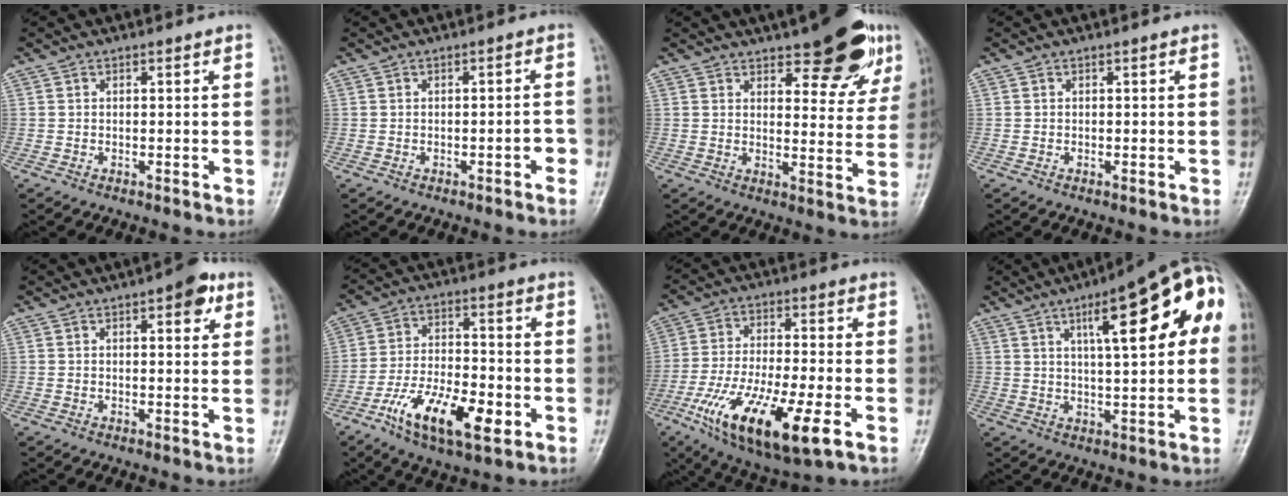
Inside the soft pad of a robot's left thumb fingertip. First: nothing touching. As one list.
[{"total": 2.4, "force": [-1.0, 0.8, 2.0], "torque": [-0.023, 0.007, -0.014]}, {"total": 13.2, "force": [8.3, 5.1, 8.9], "torque": [-0.070, -0.039, 0.108]}, {"total": 0.0}, {"total": 4.9, "force": [2.3, 2.0, 3.9], "torque": [-0.036, -0.003, 0.022]}, {"total": 14.5, "force": [-6.2, 6.1, 11.6], "torque": [-0.198, 0.020, -0.107]}, {"total": 19.0, "force": [-7.7, 5.7, 16.4], "torque": [-0.326, -0.003, -0.129]}, {"total": 18.1, "force": [5.4, 5.1, 16.5], "torque": [-0.198, 0.016, 0.066]}]